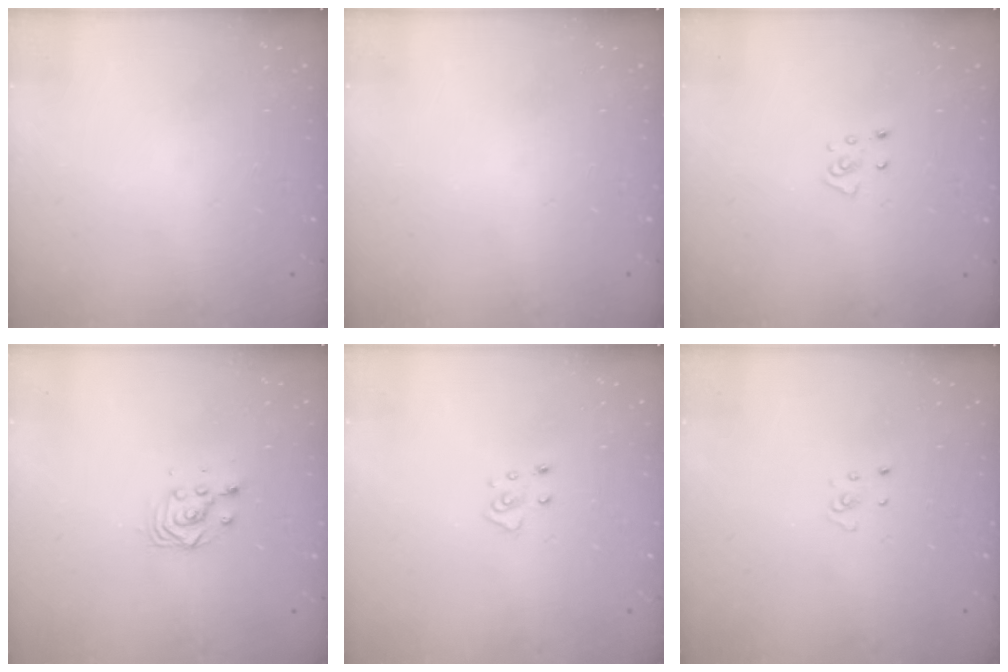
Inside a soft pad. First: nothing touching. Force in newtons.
{"total": 0.0}
{"total": 4.2, "press": 4.1, "slide": 0.5}
{"total": 4.6, "press": 4.5, "slide": 0.2}
{"total": 4.8, "press": 4.8, "slide": 0.2}
{"total": 2.3, "press": 2.3, "slide": 0.2}